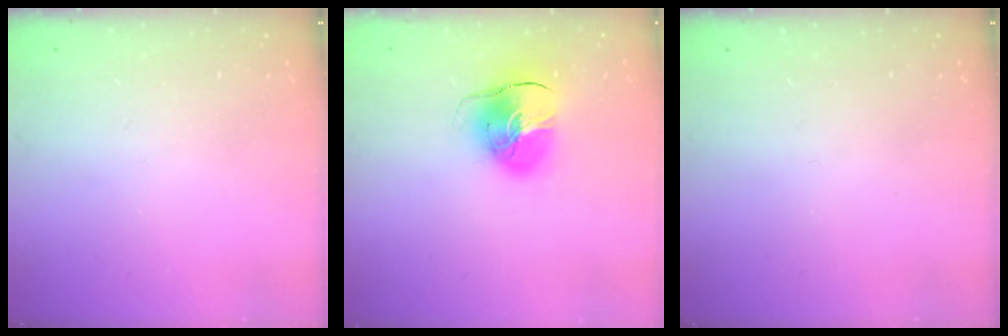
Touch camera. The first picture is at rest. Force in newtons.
{"total": 11.9, "press": 11.7, "slide": 1.8}
{"total": 0.0}